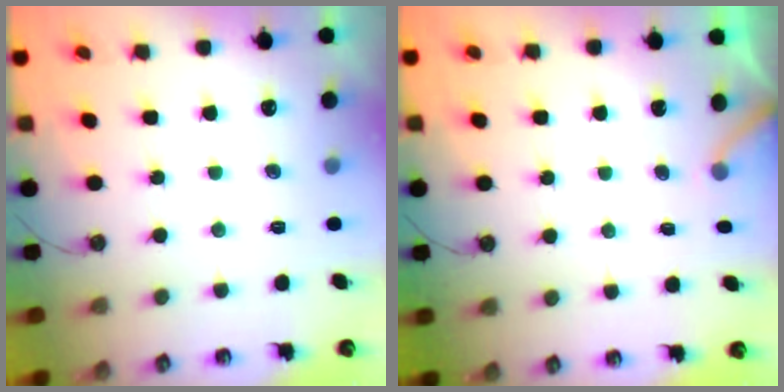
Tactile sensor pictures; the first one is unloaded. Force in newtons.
{"total": 3.0, "press": 3.0, "slide": 0.1}